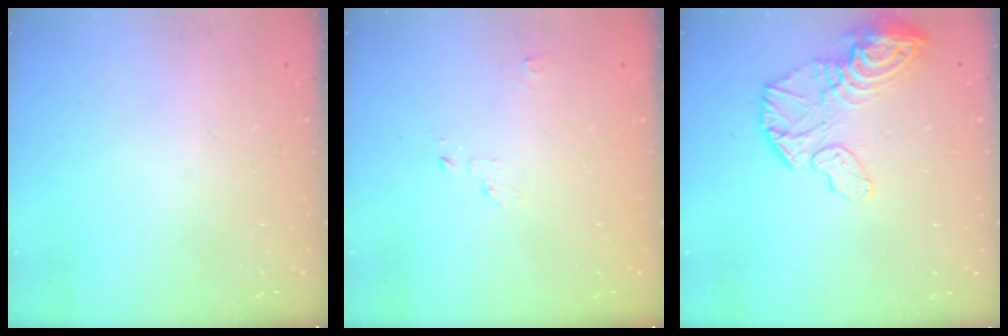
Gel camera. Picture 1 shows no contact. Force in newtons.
{"total": 2.1, "press": 2.1, "slide": 0.2}
{"total": 14.5, "press": 14.4, "slide": 1.5}